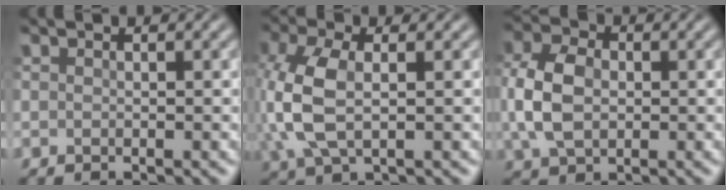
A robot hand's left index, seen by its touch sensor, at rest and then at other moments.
{"total": 6.3, "force": [0.3, 3.4, 5.2], "torque": [-0.133, 0.005, 0.001]}
{"total": 6.0, "force": [0.0, 4.3, 4.2], "torque": [-0.099, 0.003, -0.004]}